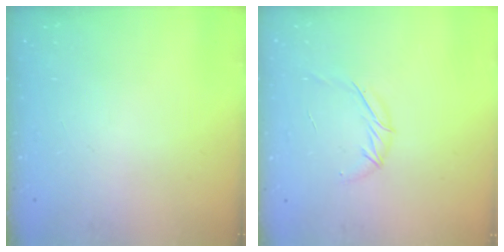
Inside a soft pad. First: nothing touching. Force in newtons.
{"total": 5.7, "press": 5.5, "slide": 1.4}